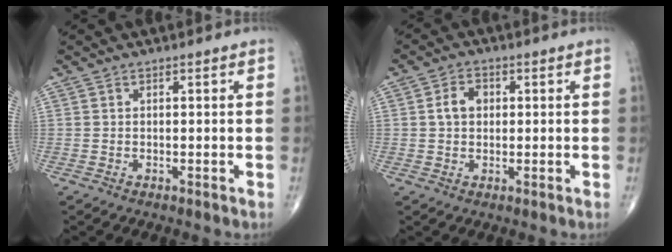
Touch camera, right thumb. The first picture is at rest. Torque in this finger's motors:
{"motor_torque": [-0.03, -0.12, 0.60, 0.18, -0.01]}